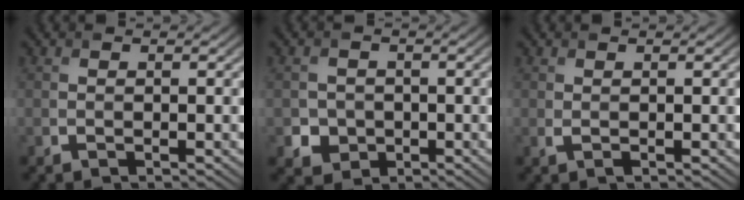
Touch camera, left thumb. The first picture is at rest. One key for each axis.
{"total": 3.1, "fx": -0.7, "fy": 2.9, "fz": 0.8, "tx": -0.014, "ty": -0.007, "tz": -0.018}
{"total": 0.6, "fx": 0.2, "fy": 0.2, "fz": 0.6, "tx": -0.015, "ty": 0.000, "tz": 0.004}